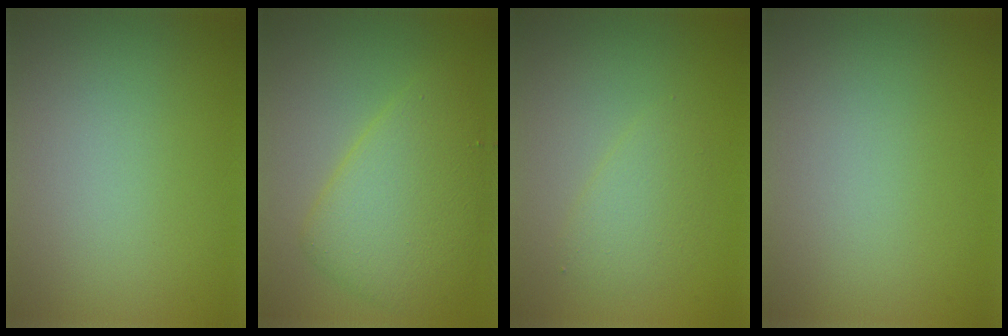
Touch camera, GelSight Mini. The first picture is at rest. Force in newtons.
{"total": 6.1, "press": 6.1, "slide": 0.1}
{"total": 2.0, "press": 2.0, "slide": 0.1}
{"total": 0.0}